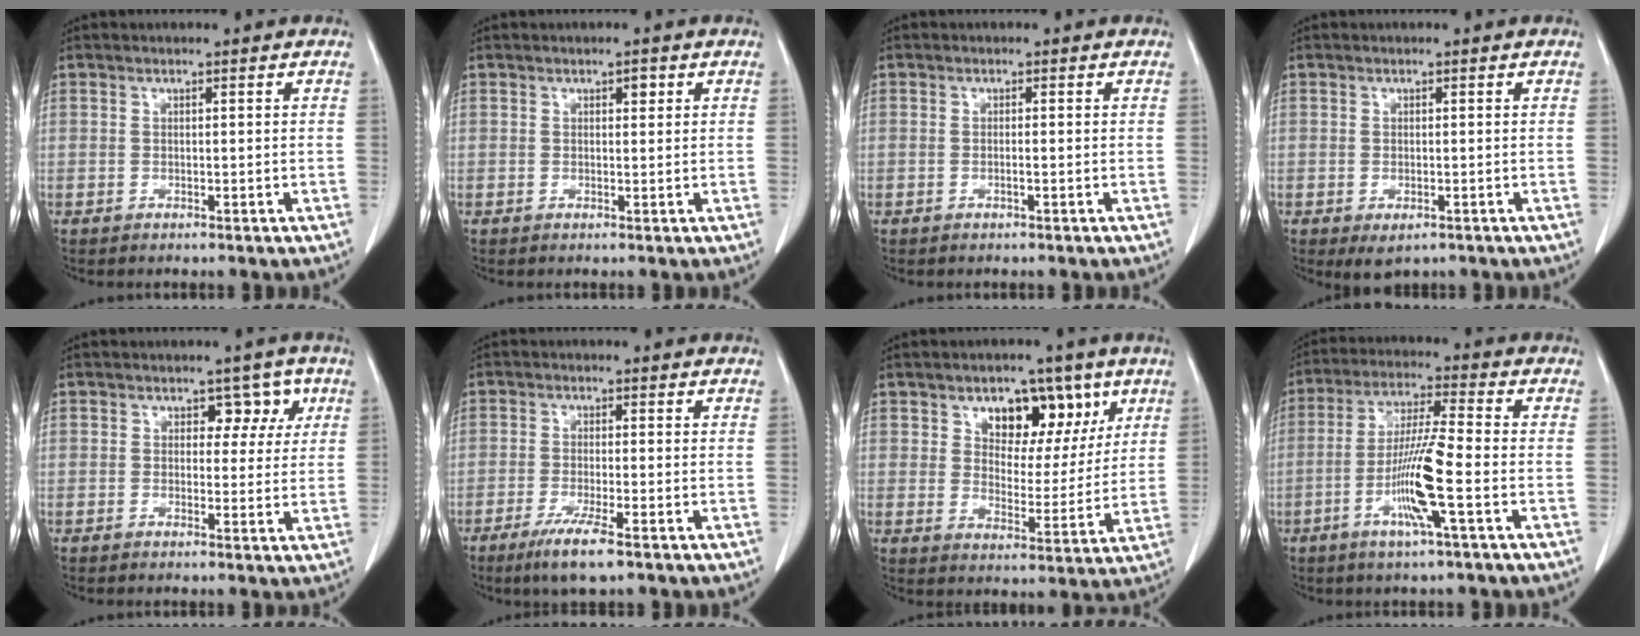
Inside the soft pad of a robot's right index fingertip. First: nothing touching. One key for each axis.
{"total": 1.1, "fx": 0.5, "fy": 0.5, "fz": 0.8, "tx": -0.009, "ty": 0.000, "tz": 0.006}
{"total": 0.6, "fx": -0.3, "fy": -0.1, "fz": 0.6, "tx": -0.009, "ty": 0.002, "tz": -0.004}
{"total": 2.8, "fx": -1.4, "fy": 1.5, "fz": 1.9, "tx": -0.028, "ty": -0.006, "tz": -0.009}
{"total": 3.9, "fx": 1.6, "fy": 2.7, "fz": 2.3, "tx": -0.014, "ty": 0.009, "tz": 0.018}
{"total": 5.9, "fx": -3.6, "fy": 0.4, "fz": 4.6, "tx": -0.091, "ty": -0.016, "tz": -0.064}
{"total": 10.1, "fx": 5.3, "fy": 6.2, "fz": 6.0, "tx": -0.076, "ty": 0.012, "tz": 0.084}
{"total": 10.5, "fx": -3.4, "fy": -0.3, "fz": 10.0, "tx": -0.197, "ty": -0.007, "tz": -0.068}